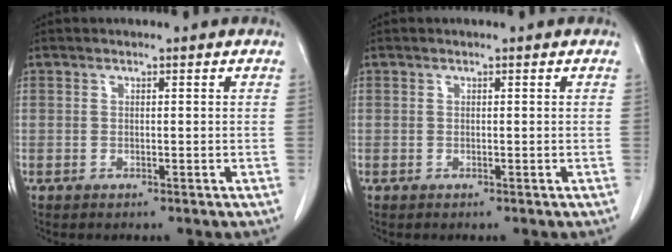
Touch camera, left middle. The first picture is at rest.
{"total": 0.0}